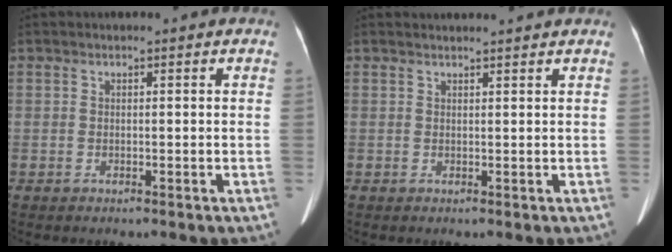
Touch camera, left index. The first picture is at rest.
{"total": 3.5, "force": [3.5, 0.3, 0.5], "torque": [-0.010, 0.019, 0.038]}